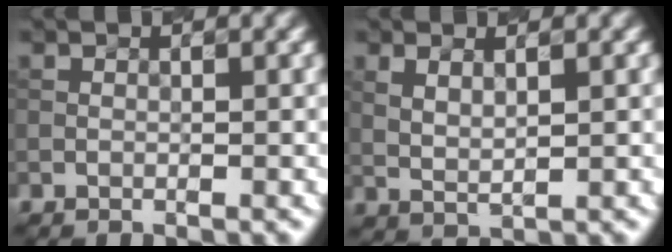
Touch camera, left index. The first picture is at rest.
{"total": 1.9, "force": [0.9, 0.7, 1.5], "torque": [-0.034, -0.001, 0.023]}